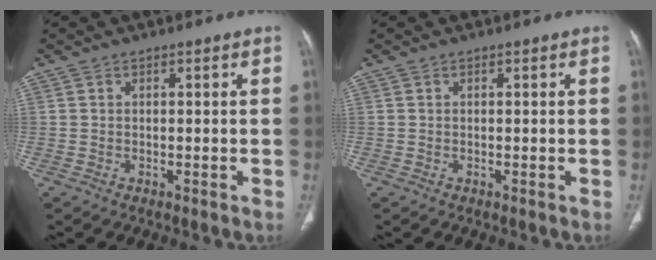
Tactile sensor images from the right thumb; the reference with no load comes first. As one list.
[{"total": 0.0}]